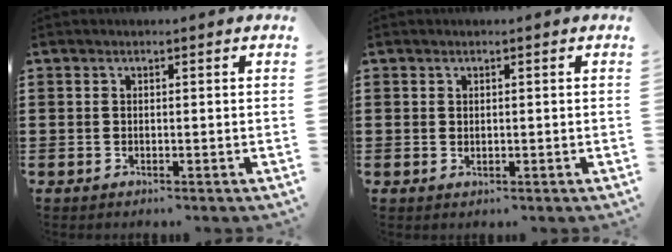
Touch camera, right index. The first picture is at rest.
{"total": 0.6, "force": [0.3, 0.4, 0.2], "torque": [-0.004, 0.004, 0.006]}